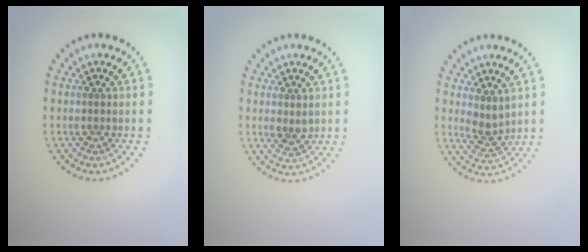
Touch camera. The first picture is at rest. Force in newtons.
{"total": 1.4, "press": 1.3, "slide": 0.3}
{"total": 2.0, "press": 1.6, "slide": 1.3}